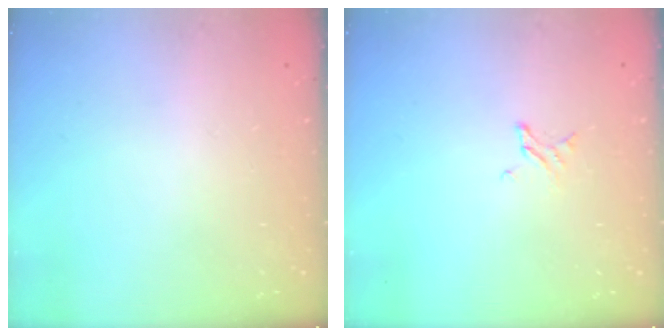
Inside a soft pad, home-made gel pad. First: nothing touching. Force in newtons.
{"total": 1.6, "press": 1.6, "slide": 0.2}